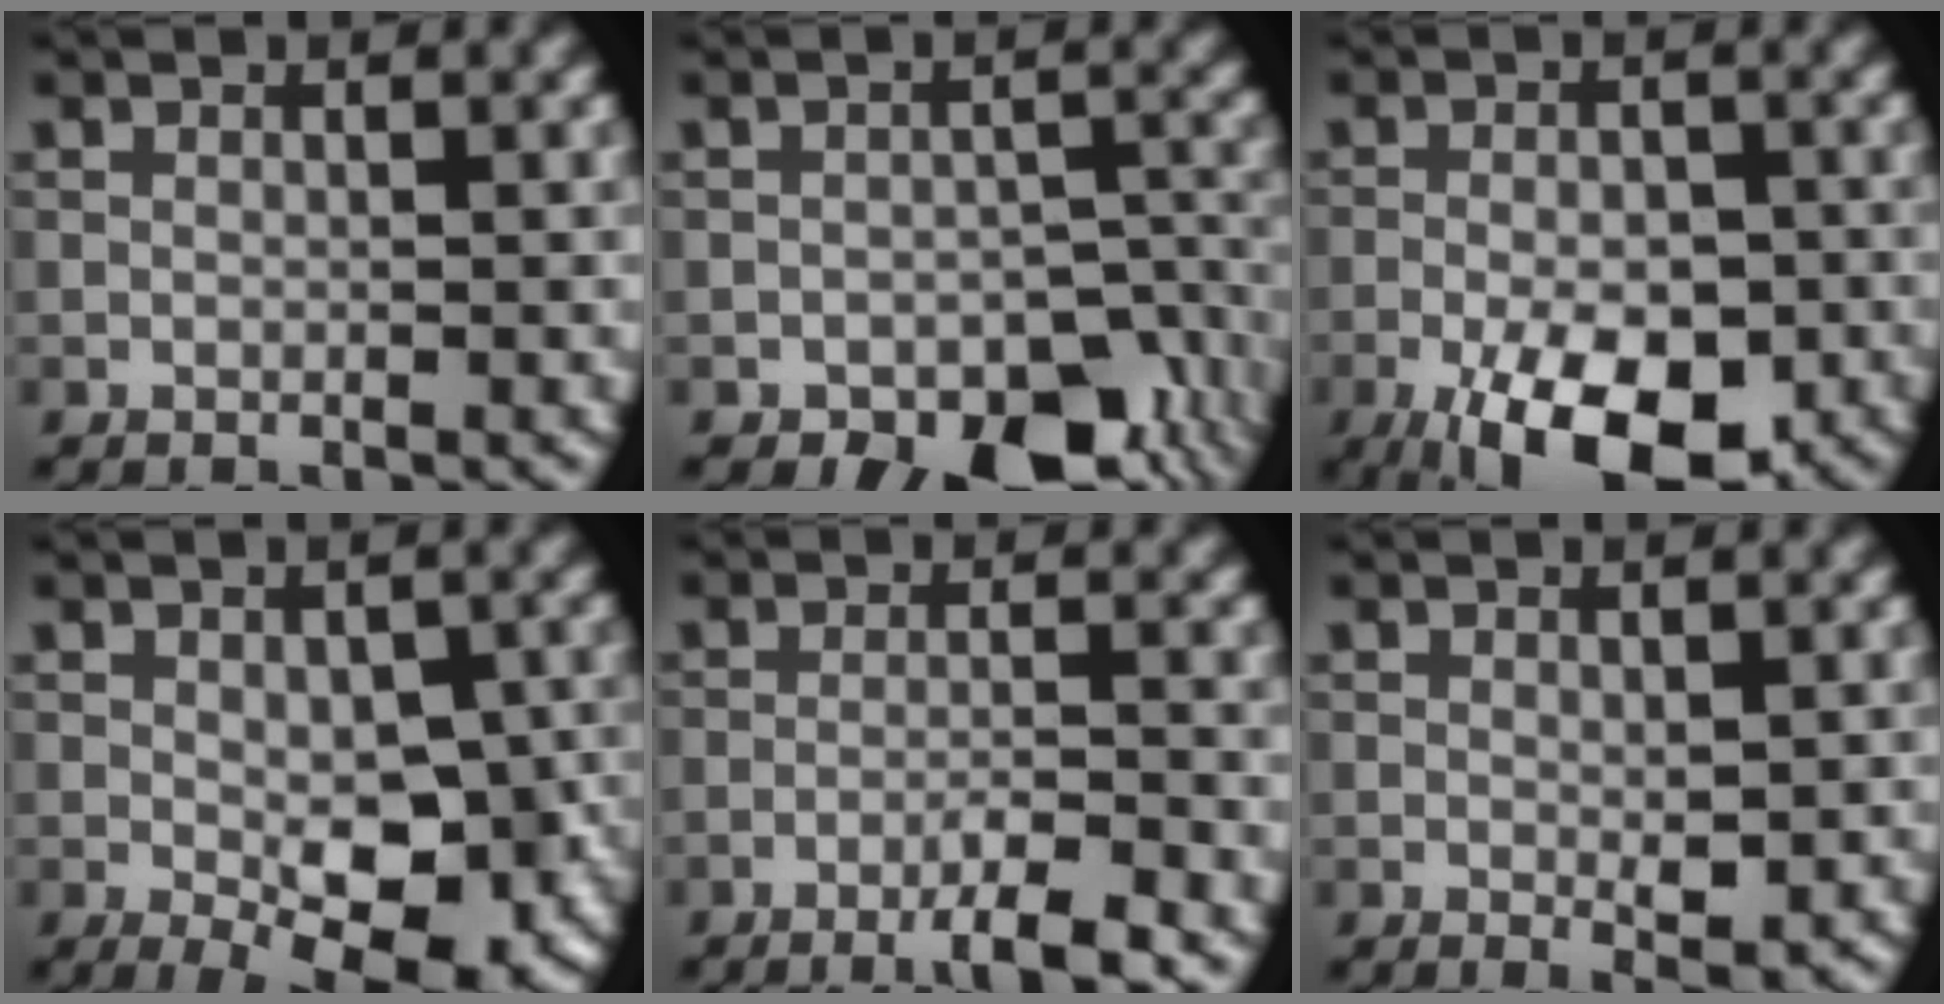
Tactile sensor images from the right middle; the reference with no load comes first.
{"total": 9.0, "force": [-5.4, 4.8, 5.3], "torque": [-0.053, -0.020, -0.070]}
{"total": 9.9, "force": [-4.9, 4.4, 7.4], "torque": [-0.120, -0.011, -0.081]}
{"total": 7.9, "force": [-2.2, 3.7, 6.7], "torque": [-0.101, -0.016, -0.024]}
{"total": 4.2, "force": [-2.6, 0.5, 3.2], "torque": [-0.050, 0.005, -0.052]}
{"total": 1.7, "force": [-0.1, 0.6, 1.6], "torque": [-0.022, -0.007, 0.001]}